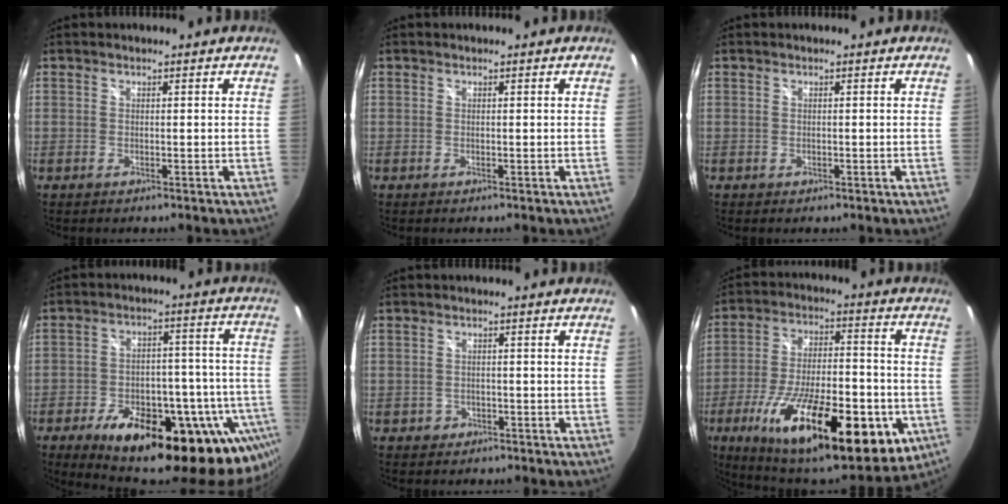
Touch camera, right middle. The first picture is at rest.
{"total": 0.0}
{"total": 0.0}
{"total": 29.1, "force": [-19.1, 11.7, 18.7], "torque": [-0.249, 0.006, -0.248]}
{"total": 2.1, "force": [-1.2, 1.7, 0.3], "torque": [-0.012, 0.003, -0.015]}
{"total": 28.4, "force": [-12.3, 9.8, 23.7], "torque": [-0.394, -0.040, -0.180]}